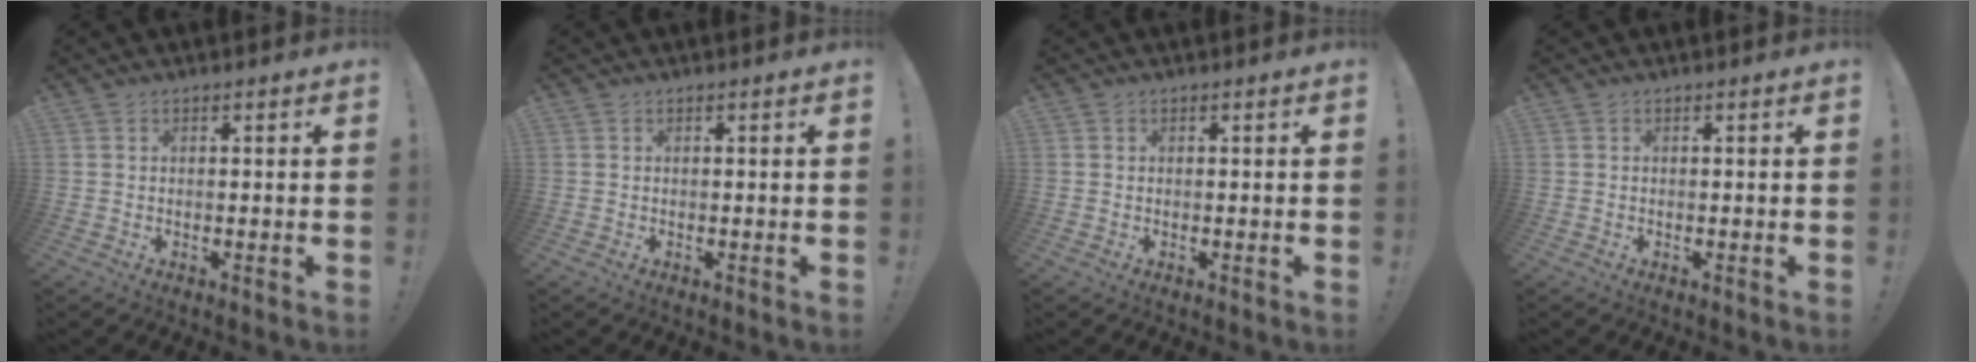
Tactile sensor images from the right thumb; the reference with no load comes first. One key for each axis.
{"total": 0.0}
{"total": 0.0}
{"total": 0.0}